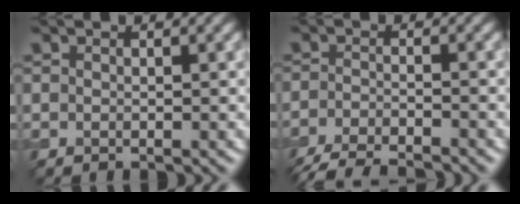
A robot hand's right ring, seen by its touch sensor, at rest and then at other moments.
{"total": 6.1, "force": [-5.4, 1.0, 2.7], "torque": [-0.046, -0.020, -0.096]}